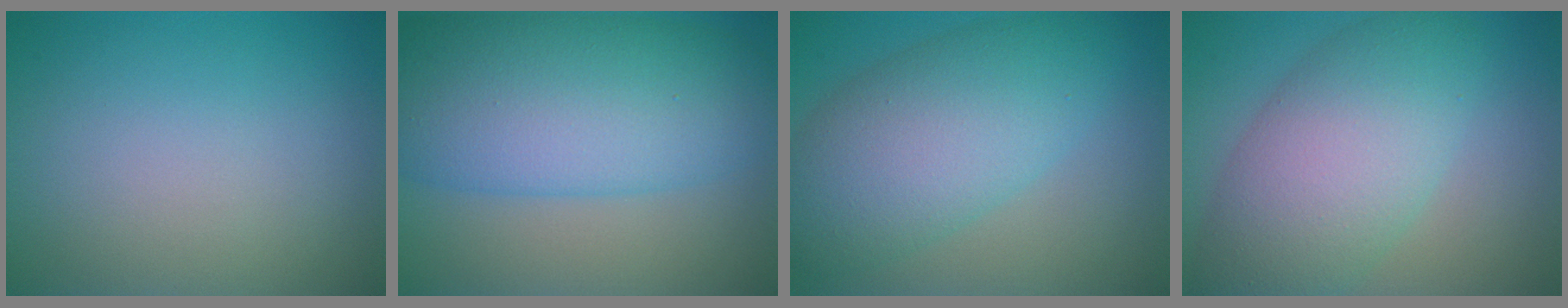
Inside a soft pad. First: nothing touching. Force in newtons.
{"total": 11.5, "press": 11.5, "slide": 0.2}
{"total": 8.4, "press": 8.4, "slide": 0.2}
{"total": 8.7, "press": 8.7, "slide": 0.3}